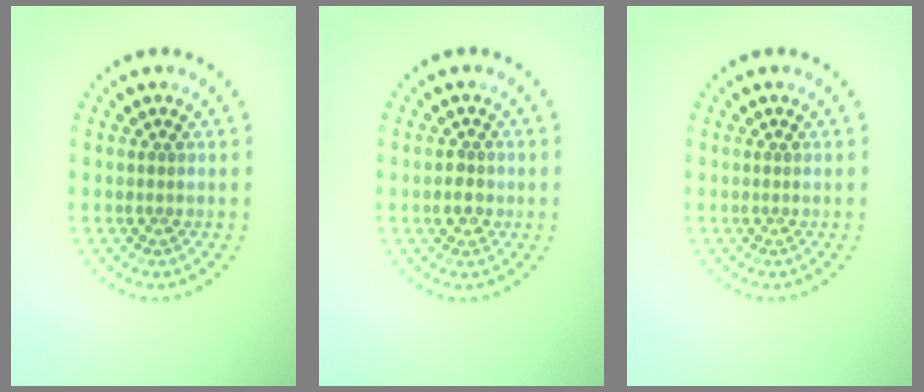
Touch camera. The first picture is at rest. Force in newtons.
{"total": 1.5, "press": 1.5, "slide": 0.2}
{"total": 0.0}